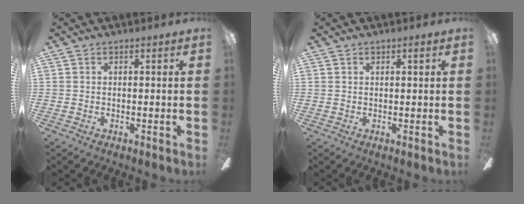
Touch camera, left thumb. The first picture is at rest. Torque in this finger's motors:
{"motor_torque": [-0.12, -0.02, -0.28, 0.11, 0.03]}